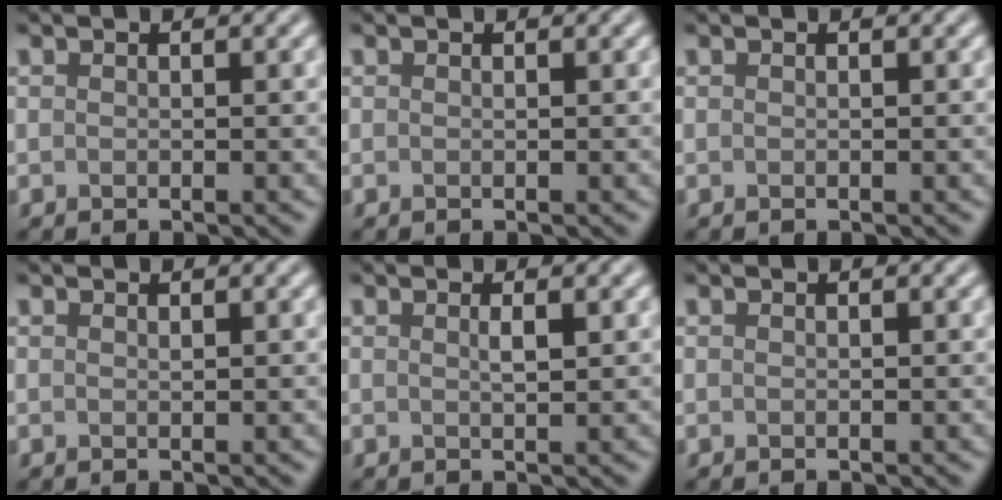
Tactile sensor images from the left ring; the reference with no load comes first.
{"total": 0.0}
{"total": 0.0}
{"total": 0.0}
{"total": 1.0, "force": [0.4, 0.2, 0.9], "torque": [-0.014, 0.002, 0.004]}
{"total": 0.0}